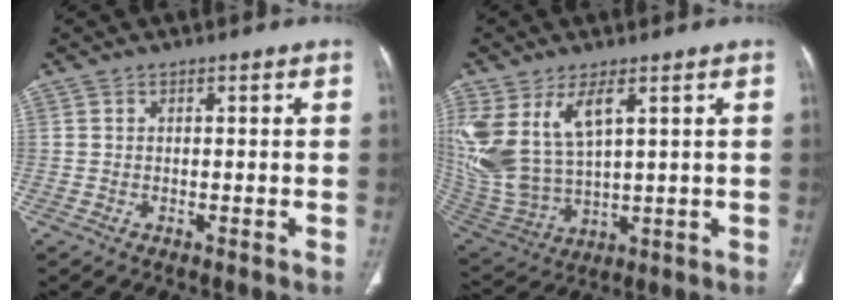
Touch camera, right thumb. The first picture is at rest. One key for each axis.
{"total": 15.6, "fx": 6.1, "fy": 7.8, "fz": 12.1, "tx": -0.261, "ty": -0.025, "tz": 0.141}